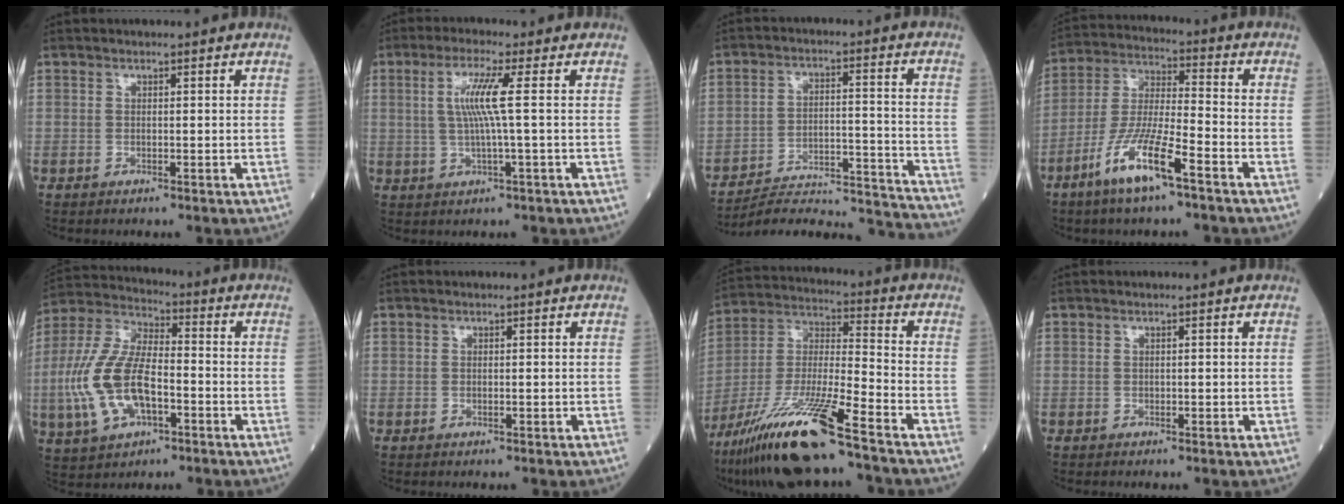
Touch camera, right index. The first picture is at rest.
{"total": 5.9, "force": [0.9, -0.8, 5.8], "torque": [-0.121, 0.004, 0.020]}
{"total": 19.0, "force": [-18.8, -0.1, 3.0], "torque": [-0.030, 0.018, -0.268]}
{"total": 11.2, "force": [-6.3, 1.0, 9.2], "torque": [-0.190, -0.013, -0.125]}
{"total": 14.3, "force": [-3.7, 6.4, 12.3], "torque": [-0.284, 0.006, -0.069]}
{"total": 0.0}
{"total": 18.7, "force": [-12.9, 1.1, 13.6], "torque": [-0.295, -0.040, -0.239]}
{"total": 0.0}